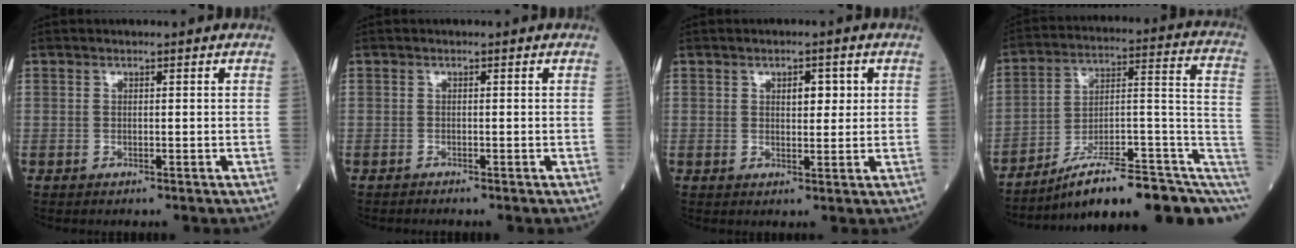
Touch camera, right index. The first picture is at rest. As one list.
[{"total": 0.5, "force": [-0.5, -0.1, 0.0], "torque": [-0.002, -0.001, -0.011]}, {"total": 3.1, "force": [1.0, 1.5, 2.5], "torque": [-0.033, 0.003, 0.014]}, {"total": 20.2, "force": [-12.2, 4.2, 15.6], "torque": [-0.155, 0.057, -0.181]}]